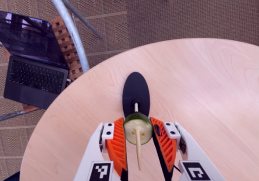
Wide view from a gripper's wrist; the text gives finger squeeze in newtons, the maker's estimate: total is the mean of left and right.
{"total": 9.5, "left": 8.9, "right": 10.1}